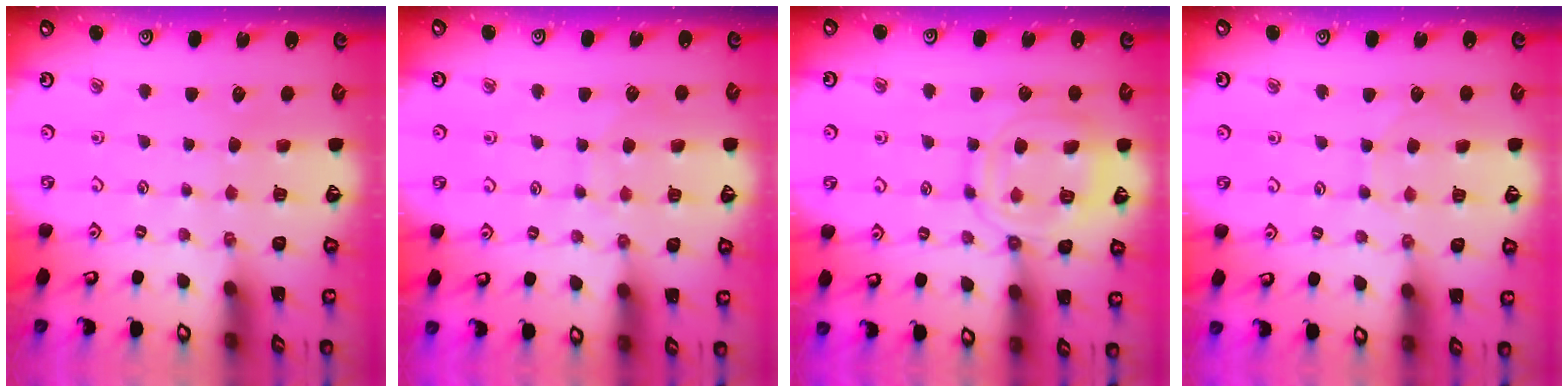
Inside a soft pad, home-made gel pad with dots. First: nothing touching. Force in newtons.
{"total": 6.2, "press": 6.2, "slide": 0.3}
{"total": 13.9, "press": 13.8, "slide": 1.1}
{"total": 4.4, "press": 4.4, "slide": 0.4}